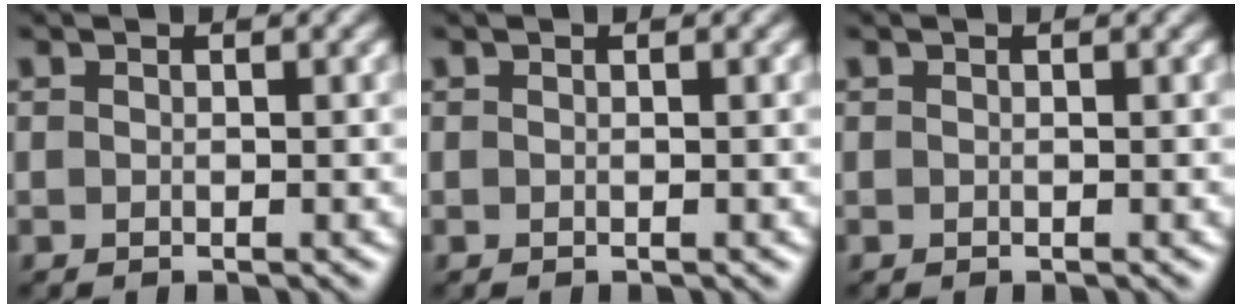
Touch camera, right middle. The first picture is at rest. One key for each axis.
{"total": 0.0}
{"total": 0.0}